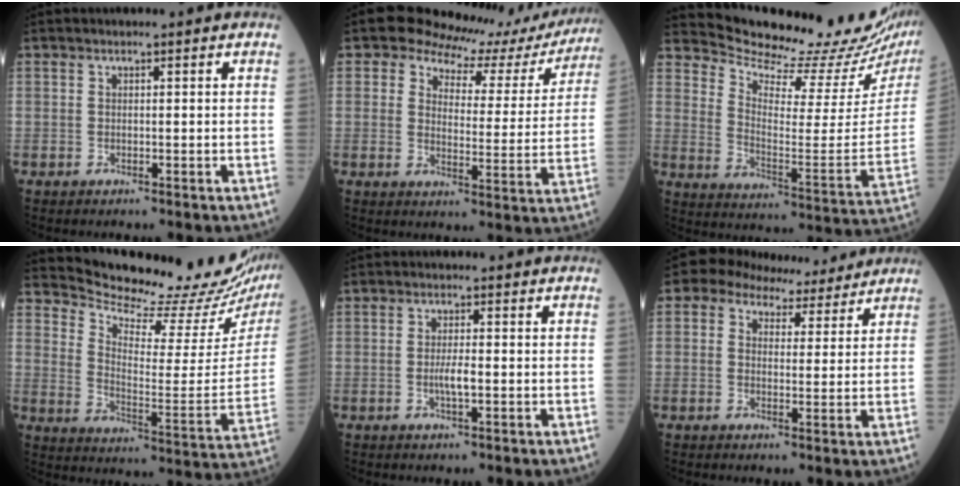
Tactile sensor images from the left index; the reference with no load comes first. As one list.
[{"total": 13.6, "force": [12.4, 4.9, 2.7], "torque": [-0.020, -0.024, 0.130]}, {"total": 20.9, "force": [20.0, 1.4, 5.9], "torque": [-0.105, -0.104, 0.260]}, {"total": 21.6, "force": [20.6, 1.5, 6.4], "torque": [-0.112, -0.101, 0.269]}, {"total": 2.6, "force": [-0.5, 0.4, 2.5], "torque": [-0.053, -0.001, -0.011]}, {"total": 7.5, "force": [6.0, 3.9, 2.2], "torque": [-0.036, 0.027, 0.081]}]